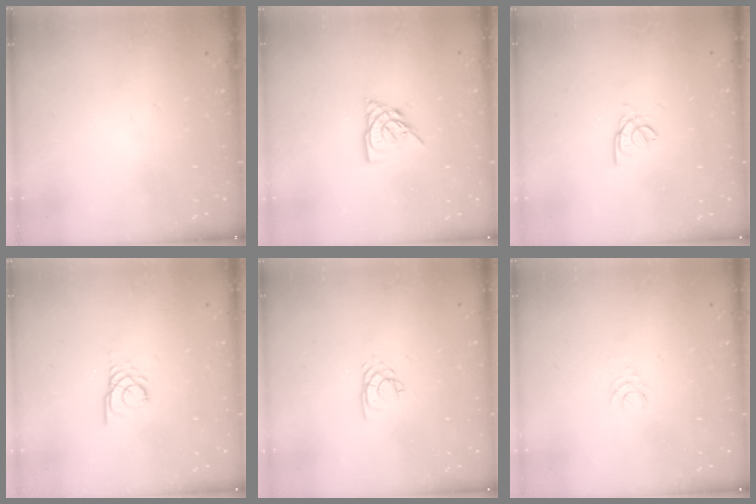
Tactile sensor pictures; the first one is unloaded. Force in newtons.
{"total": 6.1, "press": 6.1, "slide": 0.4}
{"total": 2.2, "press": 2.1, "slide": 0.6}
{"total": 3.2, "press": 3.2, "slide": 0.2}
{"total": 1.9, "press": 1.8, "slide": 0.3}
{"total": 2.4, "press": 2.4, "slide": 0.3}